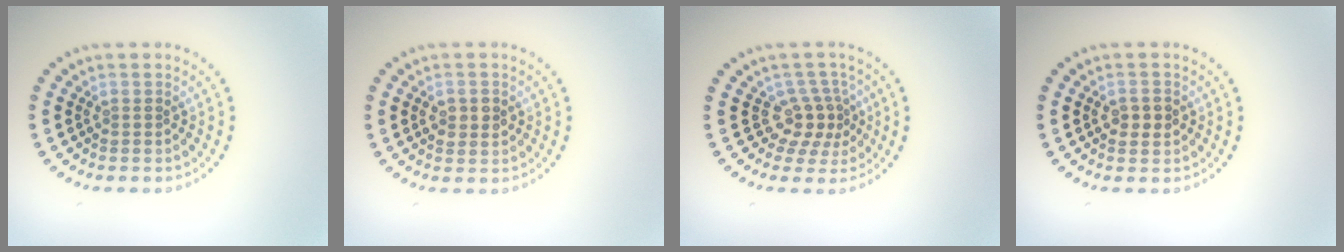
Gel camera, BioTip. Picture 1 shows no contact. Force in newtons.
{"total": 2.0, "press": 1.9, "slide": 0.3}
{"total": 2.9, "press": 2.2, "slide": 2.0}
{"total": 2.0, "press": 2.0, "slide": 0.0}